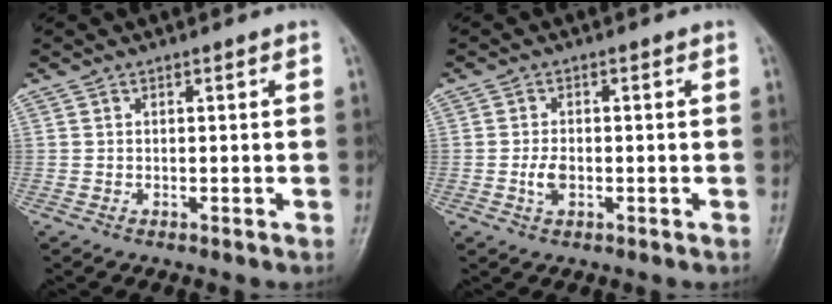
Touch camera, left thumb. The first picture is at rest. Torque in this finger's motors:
{"motor_torque": [-0.13, 0.25, 0.26, 0.15, 0.00]}